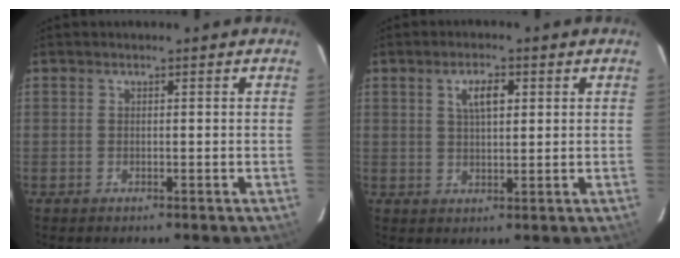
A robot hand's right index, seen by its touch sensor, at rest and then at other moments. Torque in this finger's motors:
{"motor_torque": [0.03, 0.02, 0.08, 0.04]}